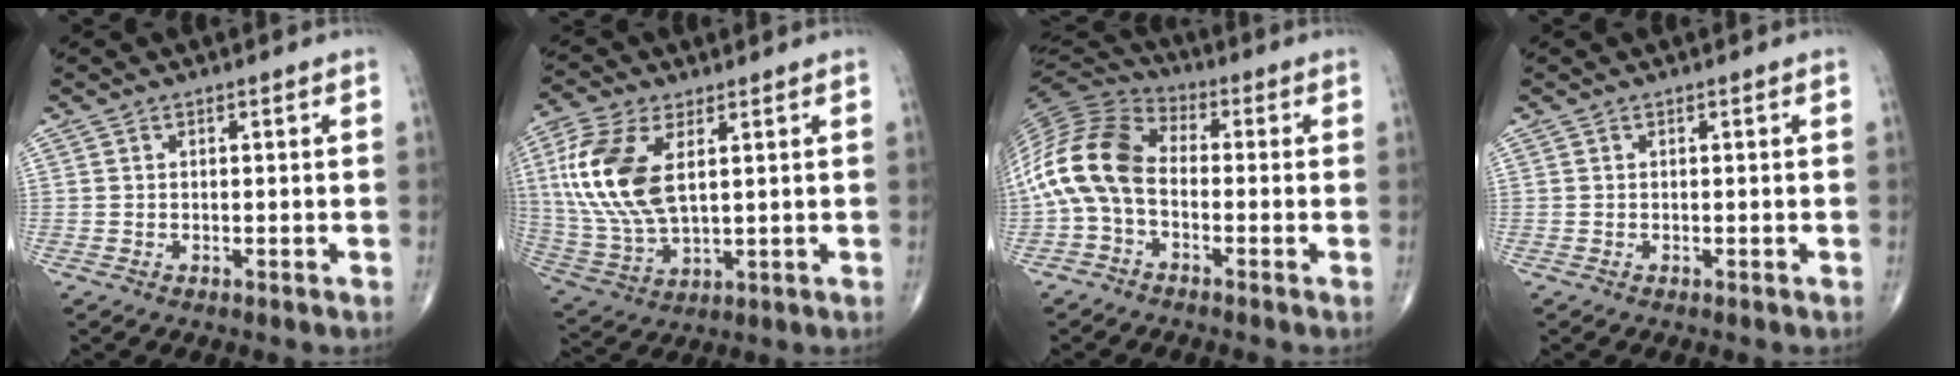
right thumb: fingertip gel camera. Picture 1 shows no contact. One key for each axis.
{"total": 16.0, "fx": 4.0, "fy": 8.1, "fz": 13.2, "tx": -0.293, "ty": -0.006, "tz": 0.084}
{"total": 14.4, "fx": -2.0, "fy": 9.1, "fz": 10.9, "tx": -0.225, "ty": 0.043, "tz": -0.052}
{"total": 0.0}